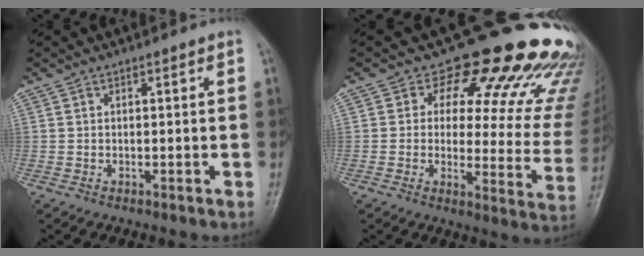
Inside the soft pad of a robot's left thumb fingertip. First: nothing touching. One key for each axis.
{"total": 21.9, "fx": 16.3, "fy": 9.3, "fz": 11.2, "tx": -0.085, "ty": -0.093, "tz": 0.179}